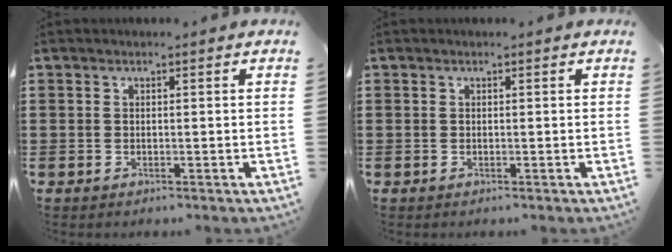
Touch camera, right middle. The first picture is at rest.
{"total": 0.0}